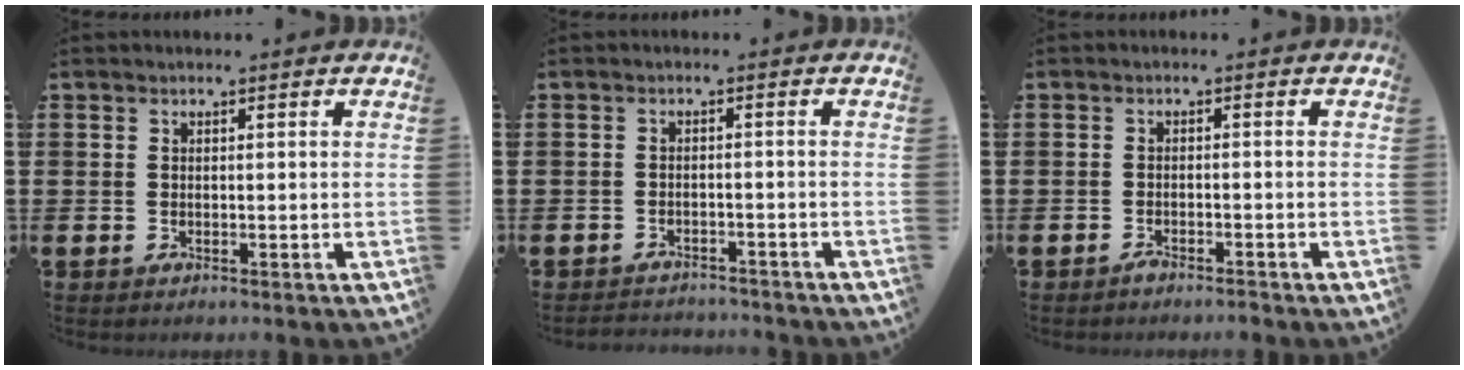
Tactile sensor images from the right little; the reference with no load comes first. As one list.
[{"total": 1.8, "force": [-1.8, 0.0, -0.2], "torque": [-0.003, 0.004, -0.040]}, {"total": 1.2, "force": [-1.1, 0.0, 0.4], "torque": [-0.010, -0.001, -0.022]}]